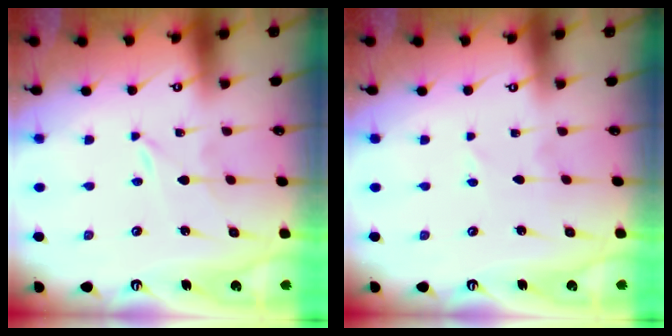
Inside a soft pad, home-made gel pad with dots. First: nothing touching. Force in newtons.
{"total": 1.7, "press": 1.6, "slide": 0.3}